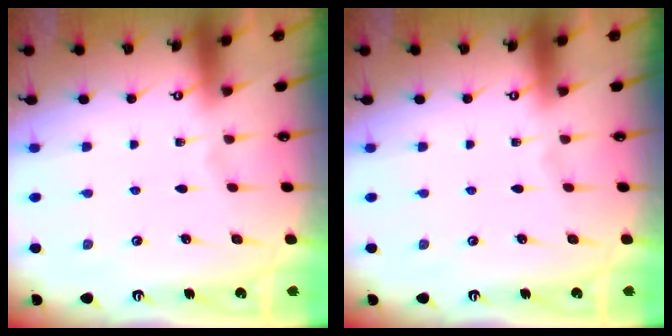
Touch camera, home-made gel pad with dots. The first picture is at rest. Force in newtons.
{"total": 0.0}